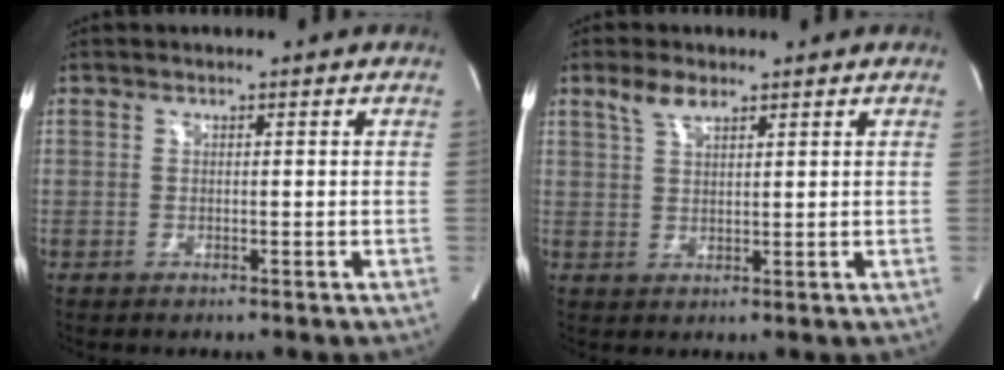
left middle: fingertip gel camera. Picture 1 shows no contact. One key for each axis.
{"total": 3.5, "fx": 2.5, "fy": 1.2, "fz": 2.1, "tx": -0.049, "ty": 0.009, "tz": 0.052}